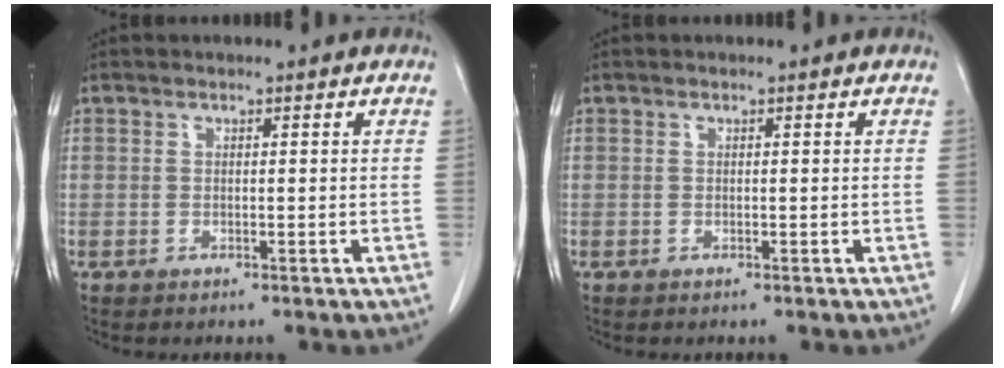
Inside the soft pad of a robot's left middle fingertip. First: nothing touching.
{"total": 0.0}